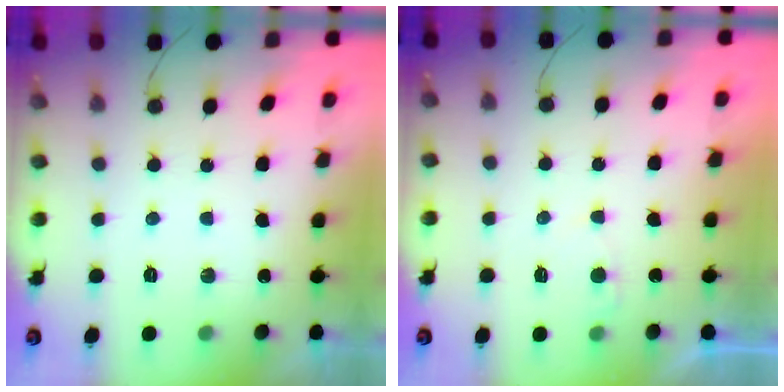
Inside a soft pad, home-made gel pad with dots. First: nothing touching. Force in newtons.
{"total": 2.2, "press": 2.2, "slide": 0.2}